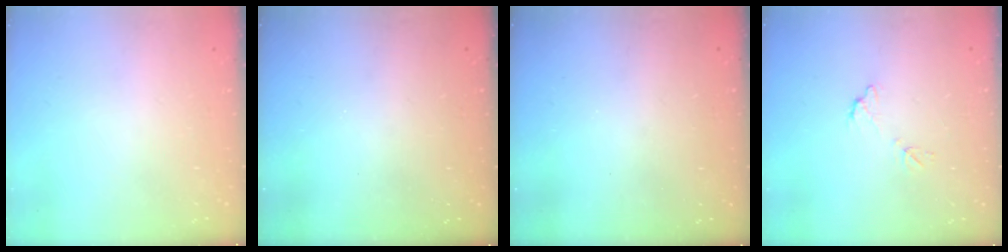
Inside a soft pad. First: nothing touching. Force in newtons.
{"total": 2.9, "press": 2.8, "slide": 1.0}
{"total": 3.4, "press": 3.4, "slide": 0.1}
{"total": 6.2, "press": 6.2, "slide": 0.4}